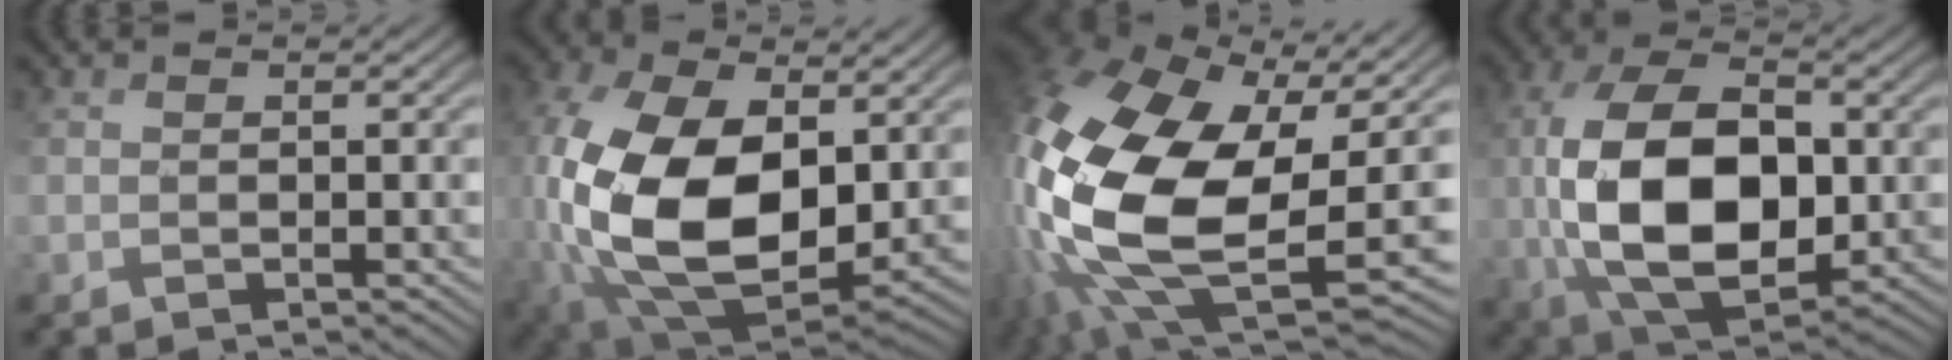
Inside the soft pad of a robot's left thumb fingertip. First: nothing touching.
{"total": 17.3, "force": [1.3, 10.7, 13.6], "torque": [-0.330, -0.031, 0.056]}
{"total": 19.9, "force": [0.9, 11.3, 16.4], "torque": [-0.406, -0.044, 0.035]}
{"total": 15.0, "force": [0.3, 8.5, 12.3], "torque": [-0.258, 0.007, 0.007]}